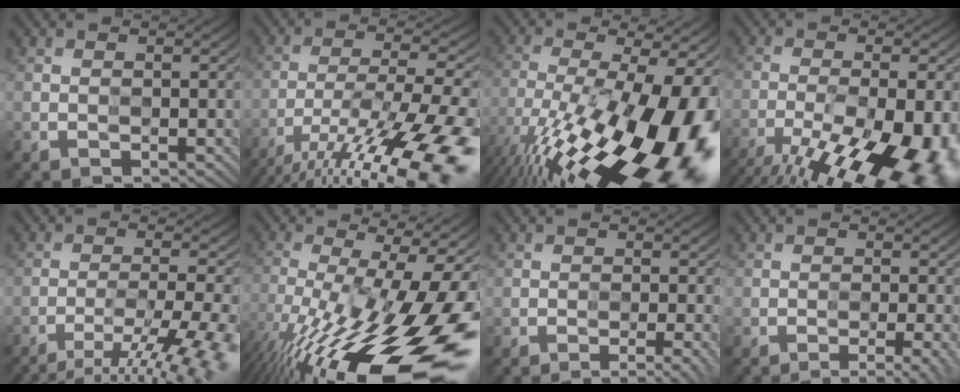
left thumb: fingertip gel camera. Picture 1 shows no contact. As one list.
[{"total": 18.6, "force": [-12.3, 4.5, 13.2], "torque": [-0.223, -0.030, -0.197]}, {"total": 21.1, "force": [-9.0, 7.3, 17.6], "torque": [-0.277, -0.023, -0.145]}, {"total": 17.1, "force": [-11.1, 5.8, 11.7], "torque": [-0.186, -0.042, -0.154]}, {"total": 12.5, "force": [-8.4, 2.4, 9.0], "torque": [-0.151, -0.009, -0.112]}, {"total": 20.7, "force": [-9.1, 5.9, 17.7], "torque": [-0.300, -0.017, -0.146]}, {"total": 4.0, "force": [-2.5, 0.6, 3.0], "torque": [-0.038, 0.009, -0.044]}, {"total": 5.2, "force": [-3.4, 1.0, 3.8], "torque": [-0.049, 0.010, -0.053]}]